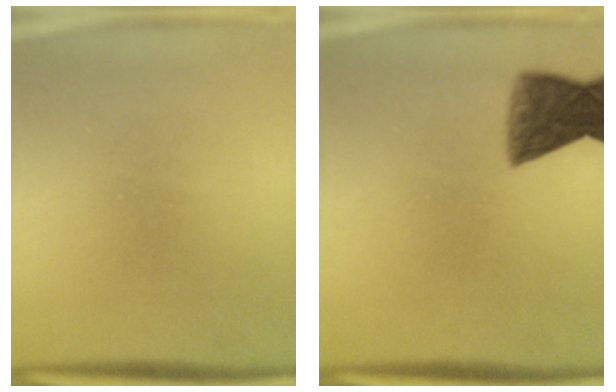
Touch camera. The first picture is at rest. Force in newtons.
{"total": 7.6}